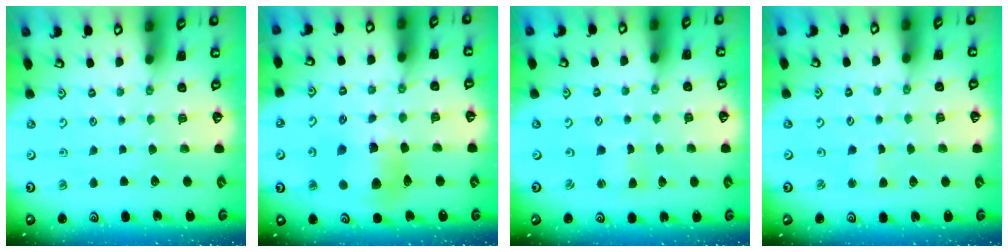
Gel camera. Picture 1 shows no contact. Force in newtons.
{"total": 10.9, "press": 10.8, "slide": 1.5}
{"total": 1.3, "press": 1.3, "slide": 0.1}
{"total": 1.7, "press": 1.7, "slide": 0.1}